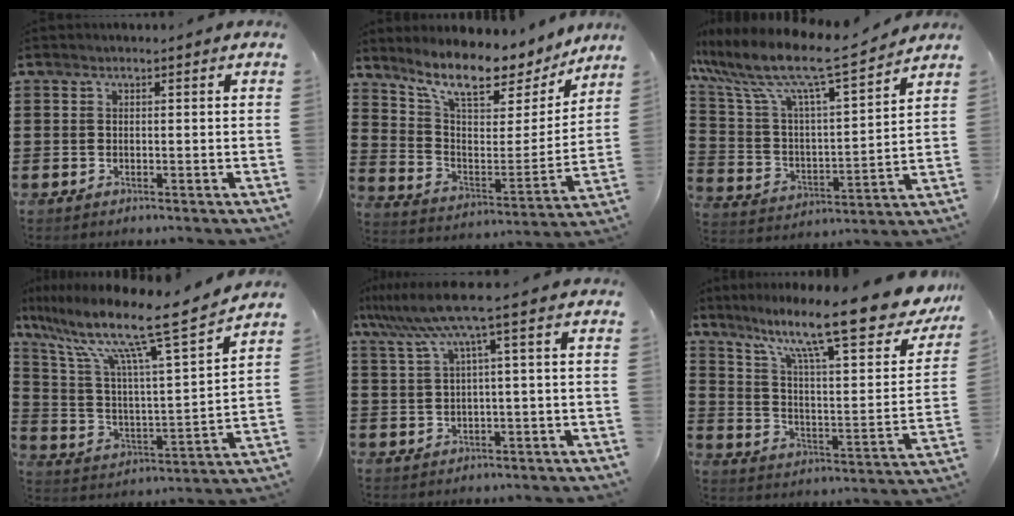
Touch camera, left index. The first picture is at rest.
{"total": 9.9, "force": [8.4, 2.5, 4.6], "torque": [-0.112, -0.059, 0.142]}
{"total": 9.6, "force": [7.9, 1.0, 5.4], "torque": [-0.139, -0.057, 0.128]}
{"total": 13.2, "force": [9.9, 0.6, 8.8], "torque": [-0.196, -0.066, 0.155]}
{"total": 6.8, "force": [2.5, -0.5, 6.4], "torque": [-0.143, -0.022, 0.035]}
{"total": 15.0, "force": [11.4, 1.7, 9.7], "torque": [-0.188, -0.073, 0.183]}